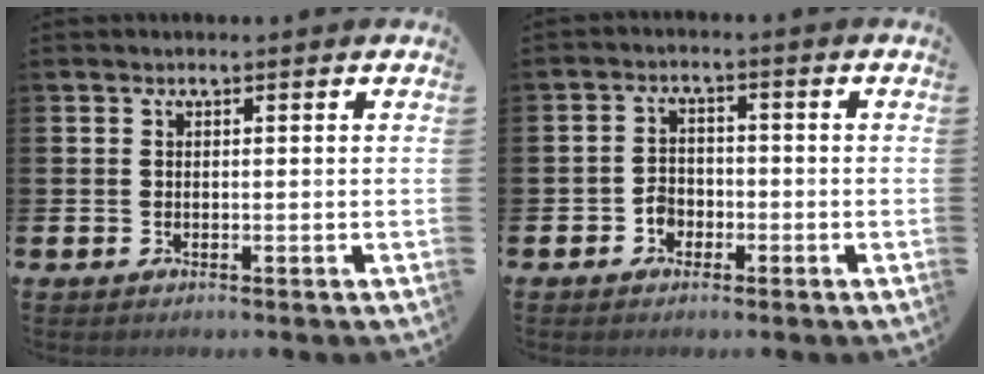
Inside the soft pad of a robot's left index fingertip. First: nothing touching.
{"total": 2.7, "force": [-1.6, 2.1, 0.7], "torque": [-0.015, 0.004, -0.036]}